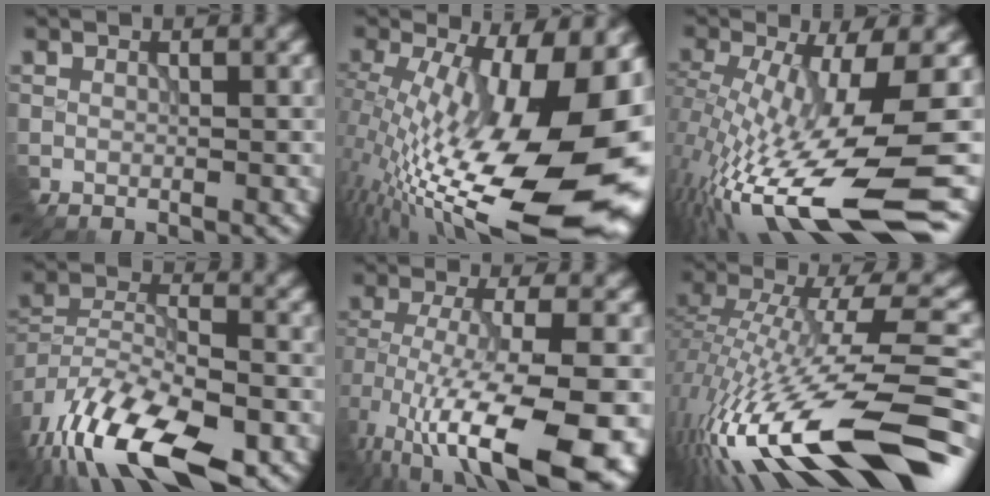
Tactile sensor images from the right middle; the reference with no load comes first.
{"total": 18.5, "force": [-2.6, 6.5, 17.2], "torque": [-0.258, -0.017, -0.046]}
{"total": 14.8, "force": [-5.0, 3.2, 13.6], "torque": [-0.266, -0.021, -0.075]}
{"total": 13.1, "force": [-9.2, 4.7, 8.1], "torque": [-0.160, -0.005, -0.168]}
{"total": 14.8, "force": [-7.7, 5.2, 11.5], "torque": [-0.222, -0.030, -0.107]}
{"total": 17.0, "force": [-8.3, 4.6, 14.1], "torque": [-0.264, 0.011, -0.145]}